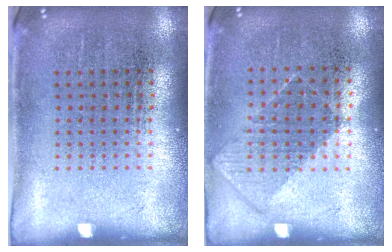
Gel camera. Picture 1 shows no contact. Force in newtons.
{"total": 0.9, "press": 0.7, "slide": 0.4}